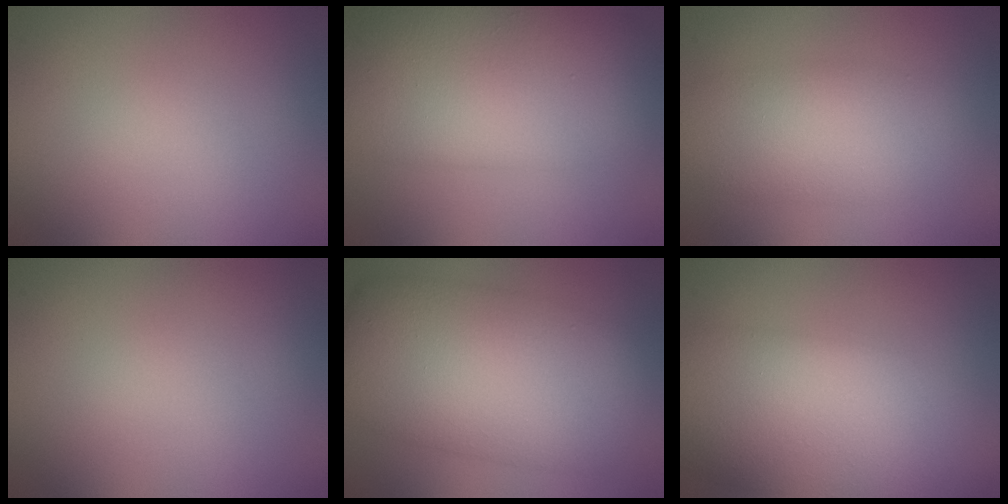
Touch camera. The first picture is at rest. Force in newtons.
{"total": 12.4, "press": 12.4, "slide": 0.2}
{"total": 5.7, "press": 5.7, "slide": 0.1}
{"total": 0.0}
{"total": 12.5, "press": 12.5, "slide": 0.4}
{"total": 12.0, "press": 12.0, "slide": 0.6}